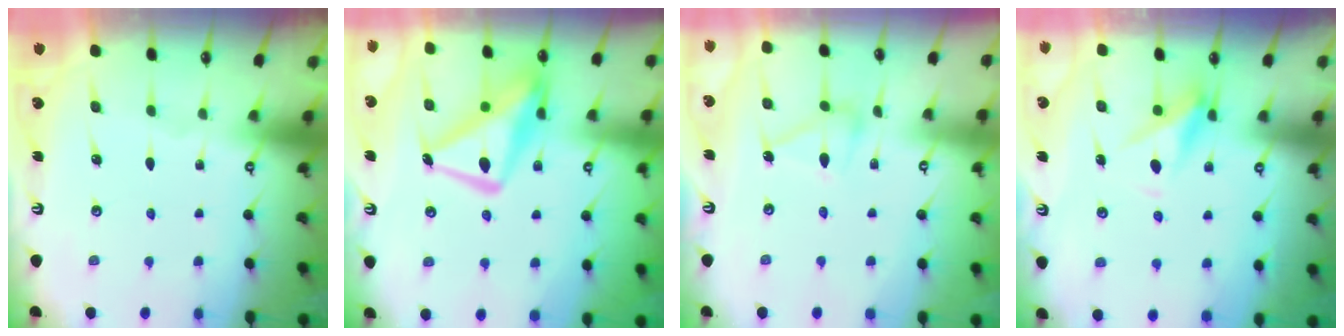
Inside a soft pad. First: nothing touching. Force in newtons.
{"total": 15.0, "press": 14.9, "slide": 1.6}
{"total": 9.8, "press": 9.8, "slide": 0.5}
{"total": 7.1, "press": 7.0, "slide": 1.3}